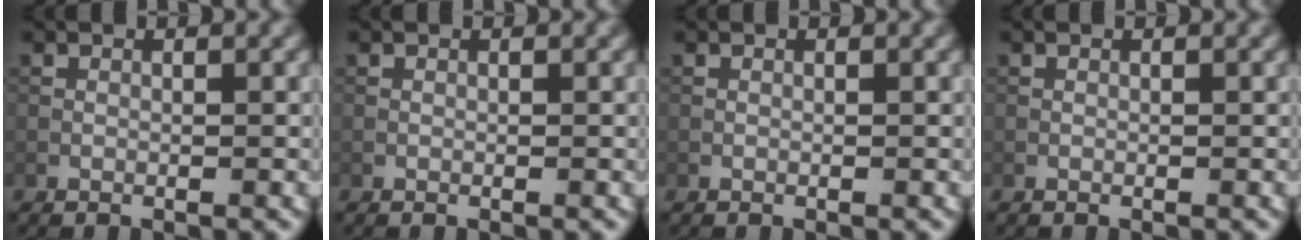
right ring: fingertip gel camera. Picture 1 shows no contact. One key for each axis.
{"total": 0.0}
{"total": 0.0}
{"total": 0.0}